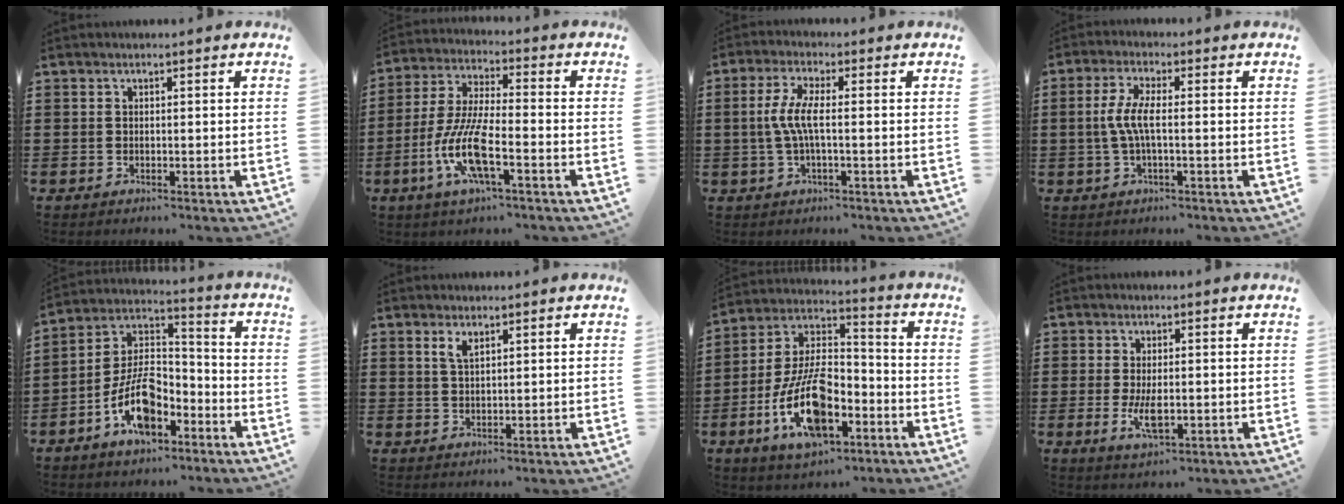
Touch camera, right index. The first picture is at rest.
{"total": 10.0, "force": [-4.2, 2.4, 8.7], "torque": [-0.203, -0.013, -0.085]}
{"total": 5.4, "force": [-0.5, 1.2, 5.2], "torque": [-0.123, -0.007, -0.022]}
{"total": 5.1, "force": [-0.5, 1.1, 5.0], "torque": [-0.119, -0.008, -0.021]}
{"total": 10.7, "force": [-5.7, 5.5, 7.2], "torque": [-0.164, 0.004, -0.112]}
{"total": 2.1, "force": [1.3, 0.8, 1.5], "torque": [-0.033, 0.004, 0.022]}
{"total": 14.7, "force": [-6.4, 6.5, 11.5], "torque": [-0.248, 0.009, -0.121]}
{"total": 4.2, "force": [-0.6, 1.7, 3.8], "torque": [-0.081, -0.005, -0.012]}